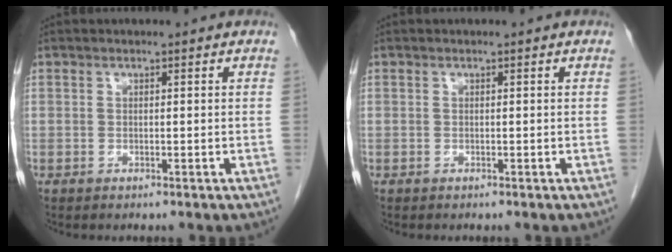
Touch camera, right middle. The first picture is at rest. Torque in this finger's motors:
{"motor_torque": [-0.12, -0.20, -0.07, -0.01]}